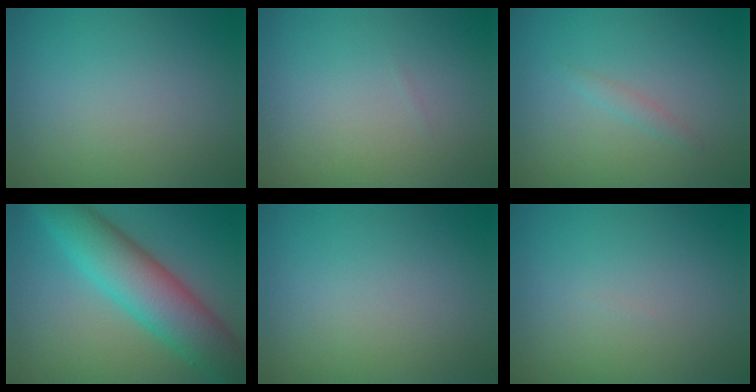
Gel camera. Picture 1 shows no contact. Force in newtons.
{"total": 0.0}
{"total": 0.9, "press": 0.9, "slide": 0.1}
{"total": 9.0, "press": 9.0, "slide": 0.2}
{"total": 0.0}
{"total": 0.0}